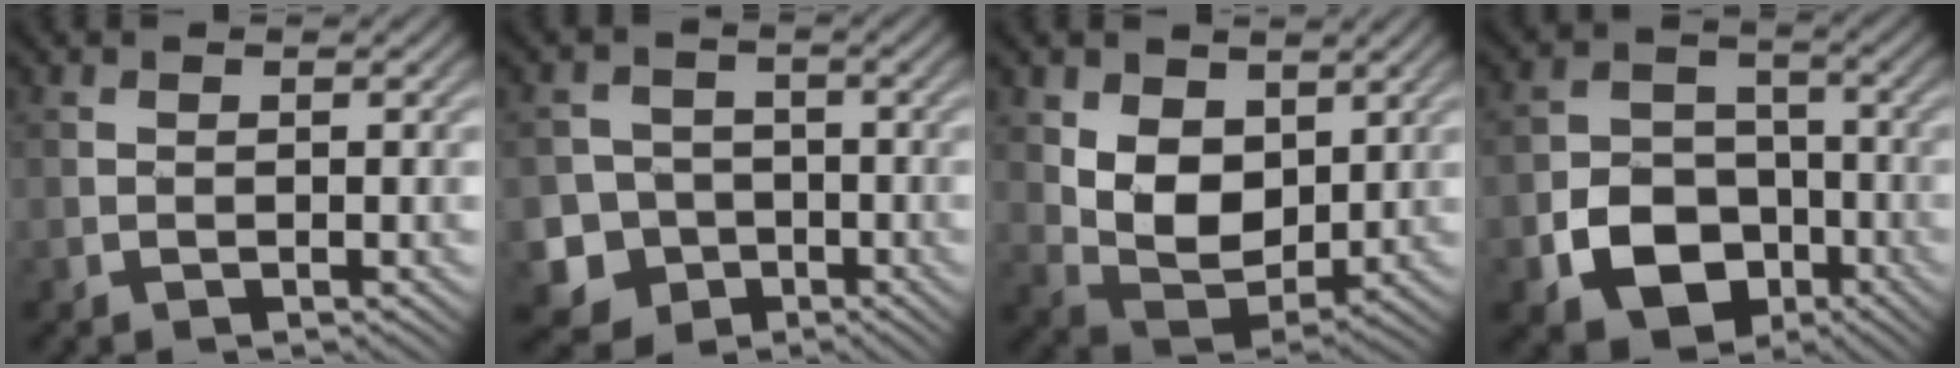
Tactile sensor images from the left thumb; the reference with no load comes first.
{"total": 7.0, "force": [-2.6, 6.3, 1.6], "torque": [-0.042, -0.011, -0.076]}
{"total": 7.8, "force": [2.6, 5.4, 5.0], "torque": [-0.121, -0.016, 0.050]}
{"total": 9.3, "force": [-4.0, 7.1, 4.5], "torque": [-0.099, -0.021, -0.078]}